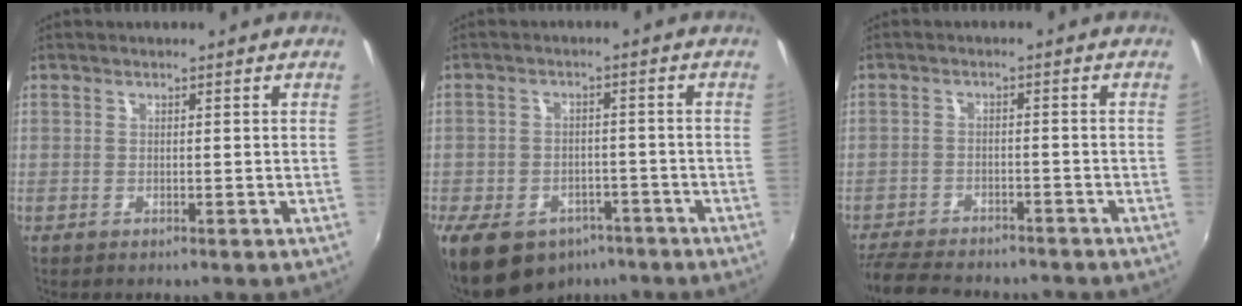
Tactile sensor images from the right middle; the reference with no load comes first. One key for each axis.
{"total": 13.4, "fx": -8.8, "fy": 8.3, "fz": 5.8, "tx": -0.146, "ty": -0.008, "tz": -0.128}
{"total": 12.7, "fx": -11.1, "fy": 3.7, "fz": 5.0, "tx": -0.122, "ty": -0.017, "tz": -0.174}